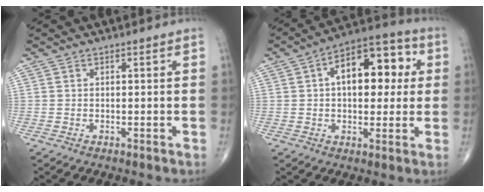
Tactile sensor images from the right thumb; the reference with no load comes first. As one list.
[{"total": 15.4, "force": [3.1, 8.5, 12.5], "torque": [-0.146, 0.025, 0.039]}]